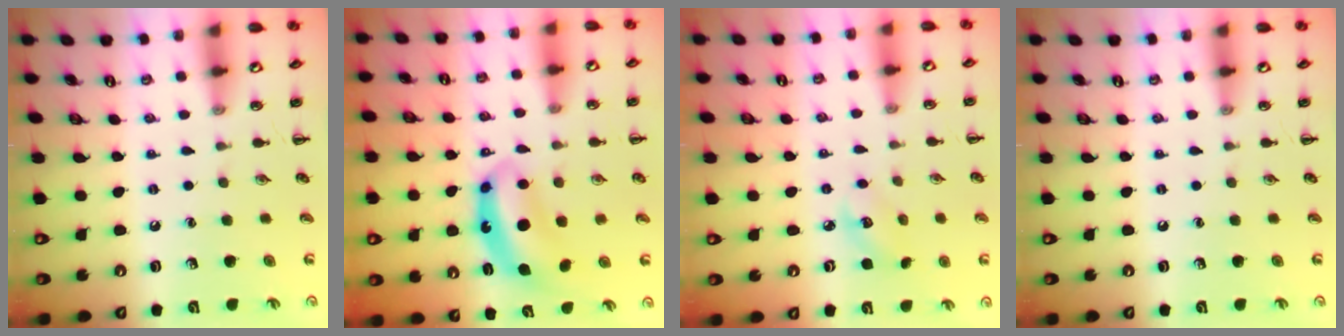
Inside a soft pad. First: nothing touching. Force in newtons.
{"total": 7.6, "press": 7.5, "slide": 1.3}
{"total": 4.4, "press": 4.2, "slide": 1.2}
{"total": 0.0}